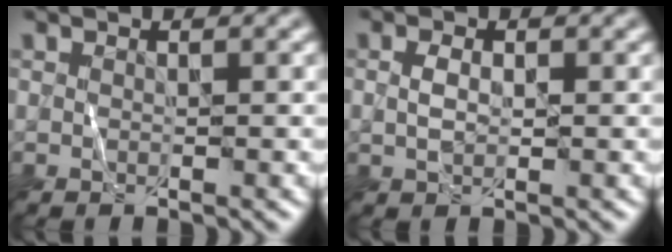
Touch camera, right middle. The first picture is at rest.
{"total": 1.3, "force": [0.1, 0.8, 1.1], "torque": [-0.022, 0.000, 0.002]}